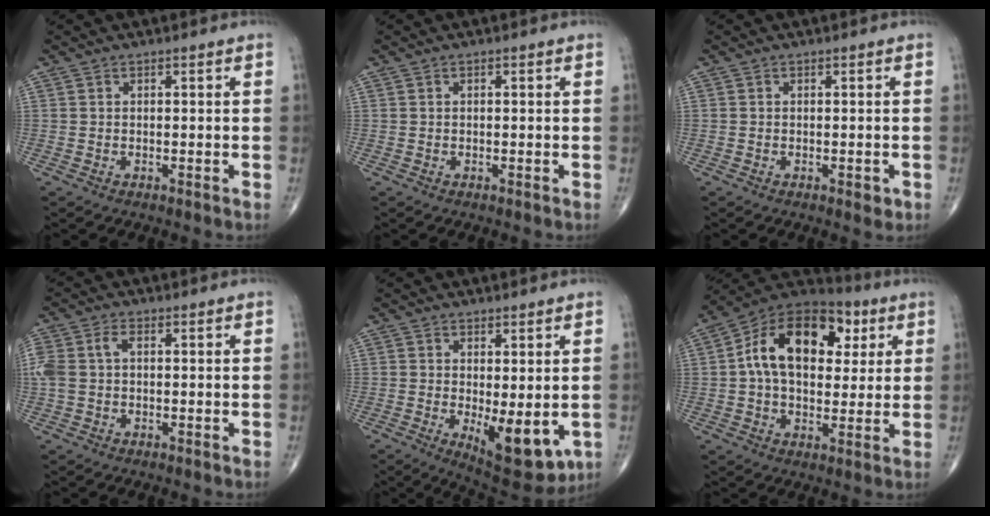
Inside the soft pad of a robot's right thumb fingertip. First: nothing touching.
{"total": 0.0}
{"total": 1.5, "force": [-0.6, 0.8, 1.2], "torque": [-0.012, -0.001, -0.007]}
{"total": 5.6, "force": [0.5, 3.5, 4.3], "torque": [-0.124, 0.023, 0.009]}
{"total": 10.4, "force": [-2.0, 4.4, 9.3], "torque": [-0.113, -0.025, -0.014]}
{"total": 19.3, "force": [4.4, 12.2, 14.2], "torque": [-0.206, 0.015, 0.061]}